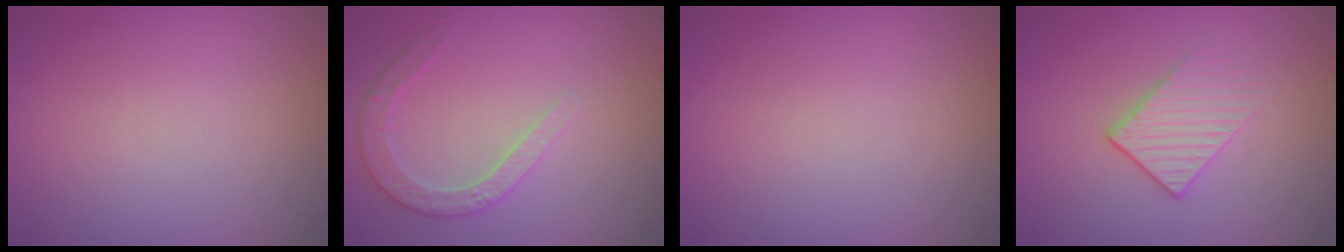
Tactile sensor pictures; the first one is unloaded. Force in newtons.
{"total": 2.6, "press": 2.5, "slide": 1.0}
{"total": 0.0}
{"total": 1.8, "press": 1.4, "slide": 1.1}